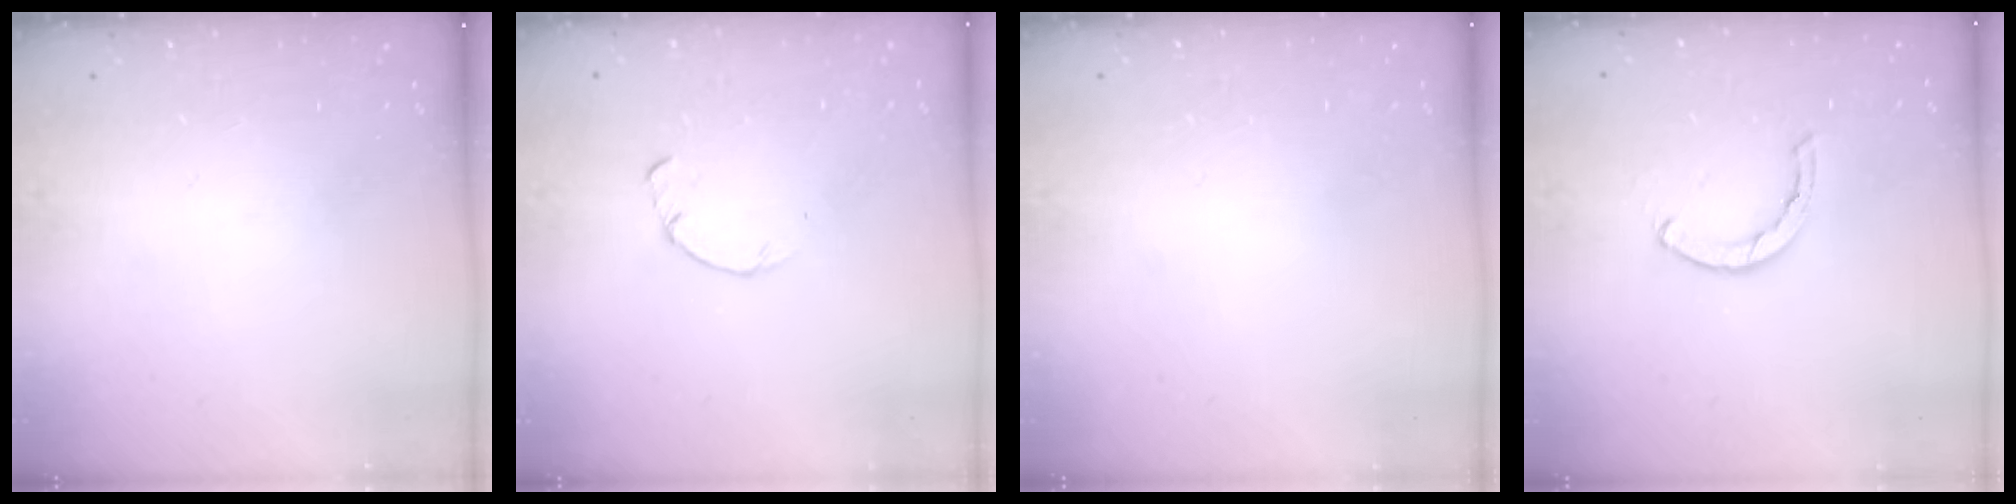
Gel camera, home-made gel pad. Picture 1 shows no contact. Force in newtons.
{"total": 2.2, "press": 2.2, "slide": 0.3}
{"total": 2.6, "press": 2.6, "slide": 0.2}
{"total": 2.1, "press": 2.1, "slide": 0.2}